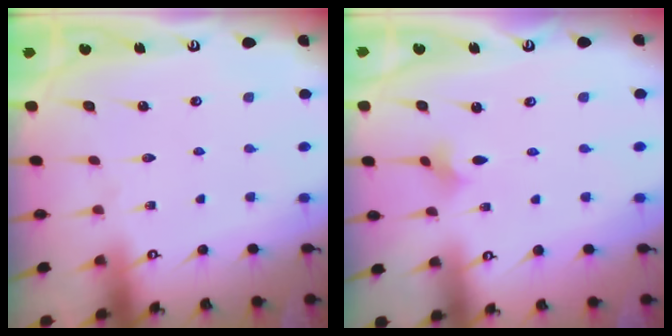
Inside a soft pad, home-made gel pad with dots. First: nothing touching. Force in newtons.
{"total": 2.0, "press": 2.0, "slide": 0.4}